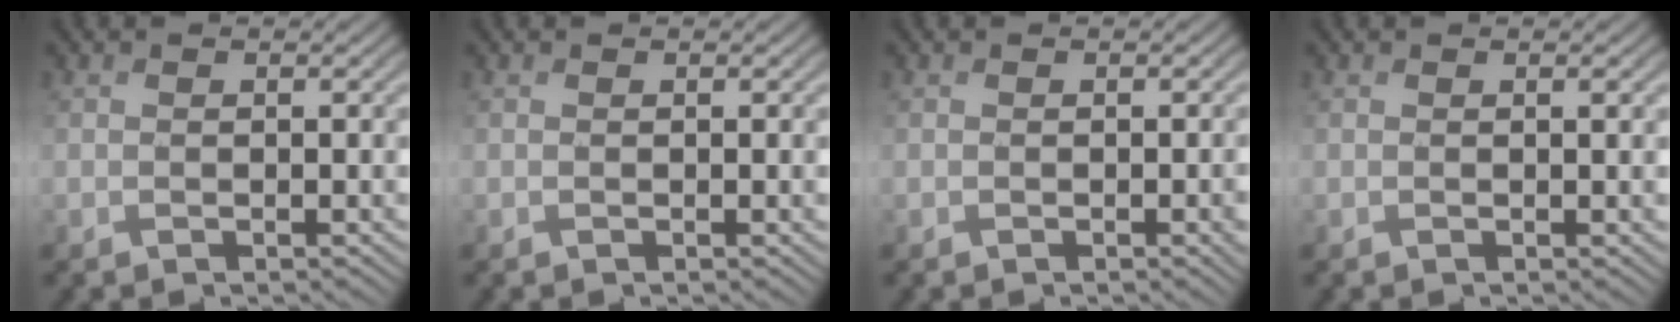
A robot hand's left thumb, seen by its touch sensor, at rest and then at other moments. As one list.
[{"total": 0.5, "force": [0.0, 0.0, 0.5], "torque": [-0.008, 0.000, 0.000]}, {"total": 1.2, "force": [-0.4, 0.3, 1.1], "torque": [-0.014, -0.003, -0.004]}, {"total": 1.0, "force": [0.3, 0.1, 1.0], "torque": [-0.016, 0.002, 0.003]}]